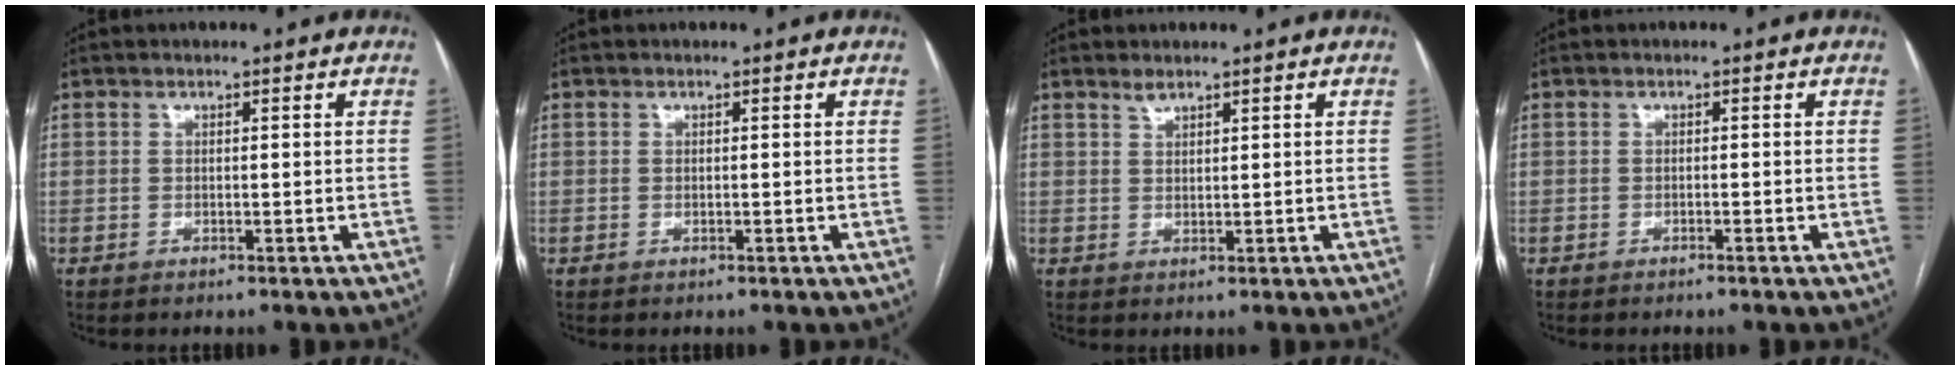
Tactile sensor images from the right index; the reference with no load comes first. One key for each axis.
{"total": 0.0}
{"total": 1.4, "fx": 1.3, "fy": 0.3, "fz": 0.4, "tx": -0.006, "ty": -0.002, "tz": 0.026}
{"total": 0.5, "fx": -0.4, "fy": -0.1, "fz": 0.3, "tx": -0.010, "ty": -0.001, "tz": -0.007}